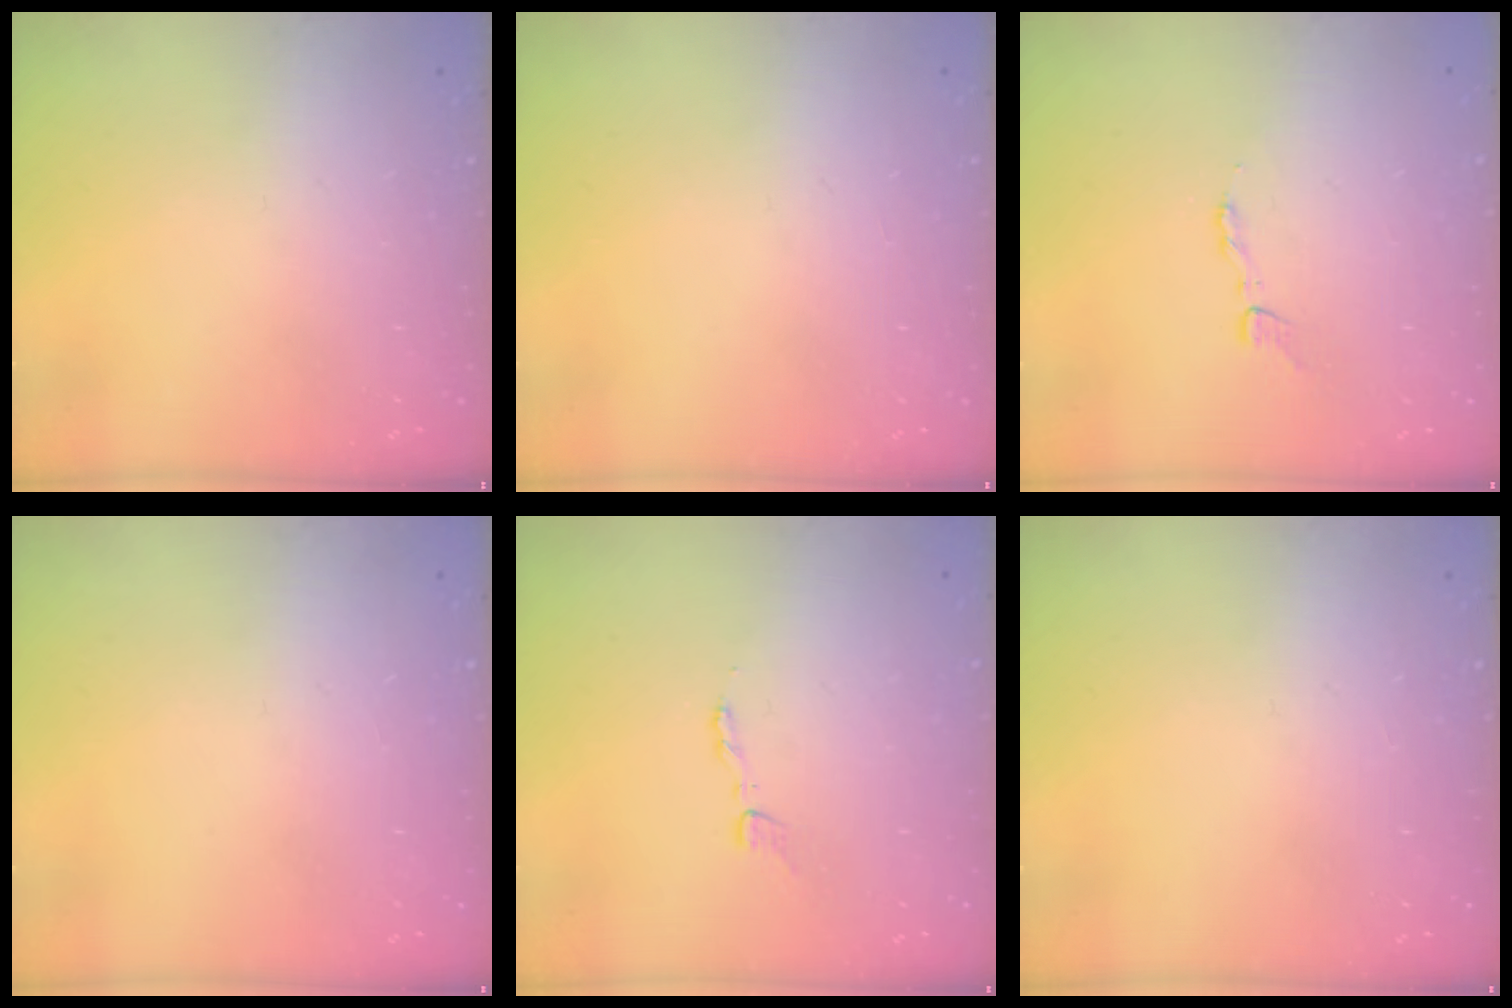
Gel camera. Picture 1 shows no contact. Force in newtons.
{"total": 0.0}
{"total": 3.4, "press": 3.4, "slide": 0.3}
{"total": 0.0}
{"total": 2.5, "press": 2.5, "slide": 0.3}
{"total": 0.0}